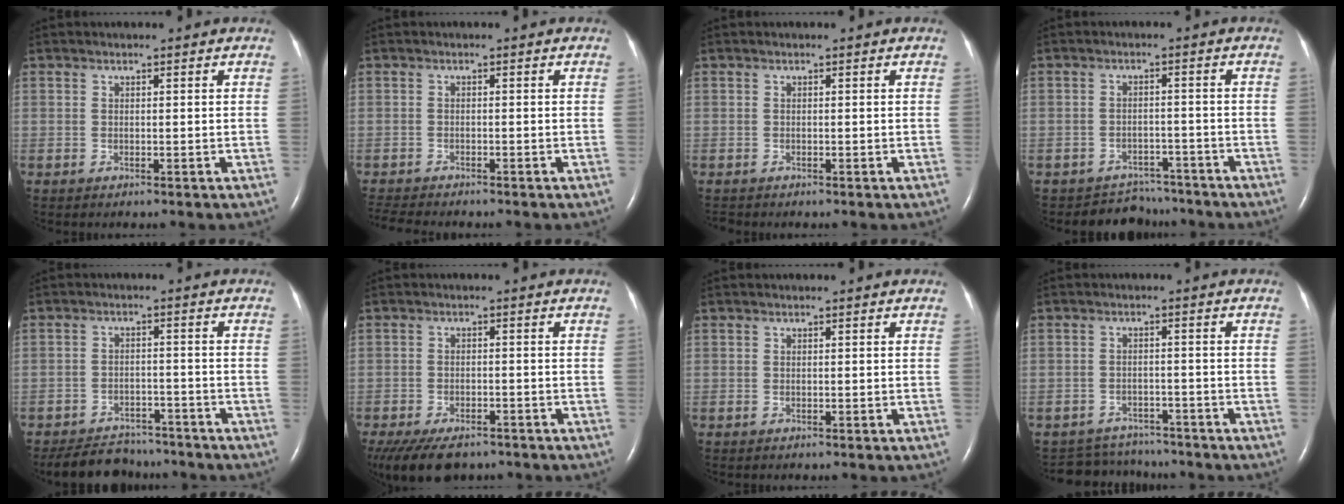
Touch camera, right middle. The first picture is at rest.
{"total": 4.5, "force": [-4.2, 0.3, 1.6], "torque": [-0.028, -0.013, -0.068]}
{"total": 0.6, "force": [-0.6, 0.1, 0.0], "torque": [-0.005, -0.004, -0.010]}
{"total": 5.1, "force": [-4.5, 1.9, -1.2], "torque": [0.018, 0.020, -0.066]}
{"total": 8.2, "force": [-7.5, 3.1, 1.5], "torque": [-0.022, -0.002, -0.110]}
{"total": 10.6, "force": [-7.8, 4.9, 5.2], "torque": [-0.106, -0.013, -0.116]}
{"total": 0.0}
{"total": 6.2, "force": [-5.9, 1.9, -0.6], "torque": [0.006, 0.012, -0.083]}